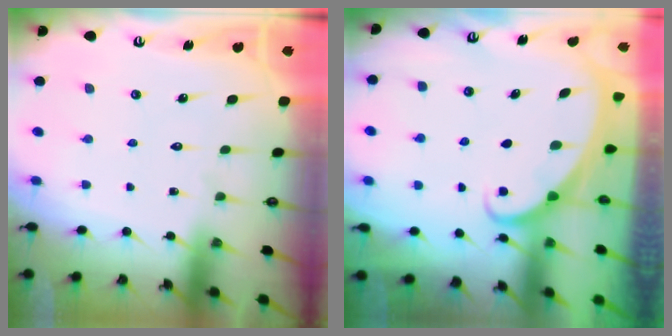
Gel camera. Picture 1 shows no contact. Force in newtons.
{"total": 1.8, "press": 1.8, "slide": 0.1}